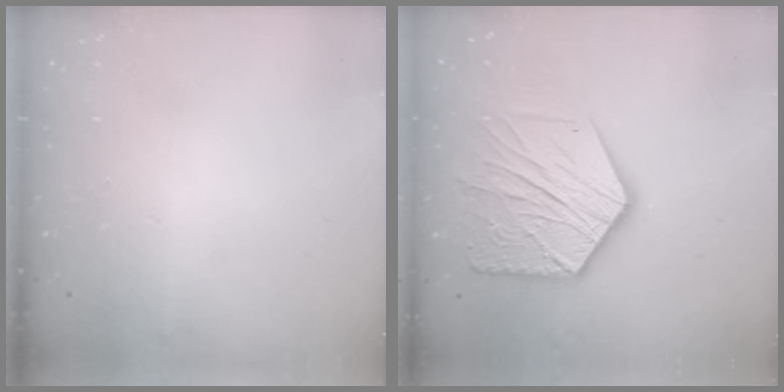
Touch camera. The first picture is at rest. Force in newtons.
{"total": 18.2, "press": 18.2, "slide": 1.5}